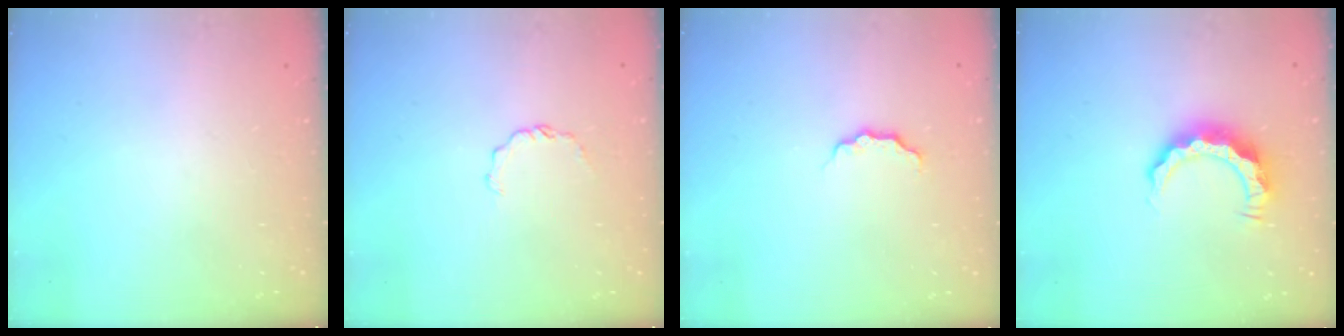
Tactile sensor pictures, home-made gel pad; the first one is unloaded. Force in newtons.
{"total": 3.3, "press": 3.3, "slide": 0.3}
{"total": 3.5, "press": 3.5, "slide": 0.4}
{"total": 8.0, "press": 8.0, "slide": 0.1}